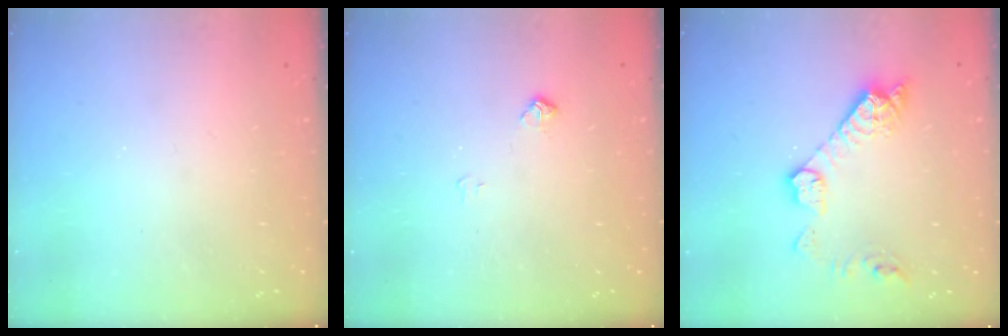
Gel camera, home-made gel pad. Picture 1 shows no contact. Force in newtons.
{"total": 4.9, "press": 4.8, "slide": 0.8}
{"total": 12.2, "press": 12.1, "slide": 0.9}